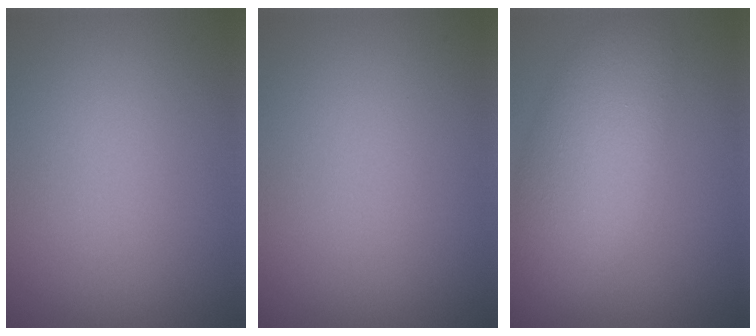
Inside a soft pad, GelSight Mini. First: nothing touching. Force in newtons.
{"total": 0.0}
{"total": 6.1, "press": 6.1, "slide": 0.4}